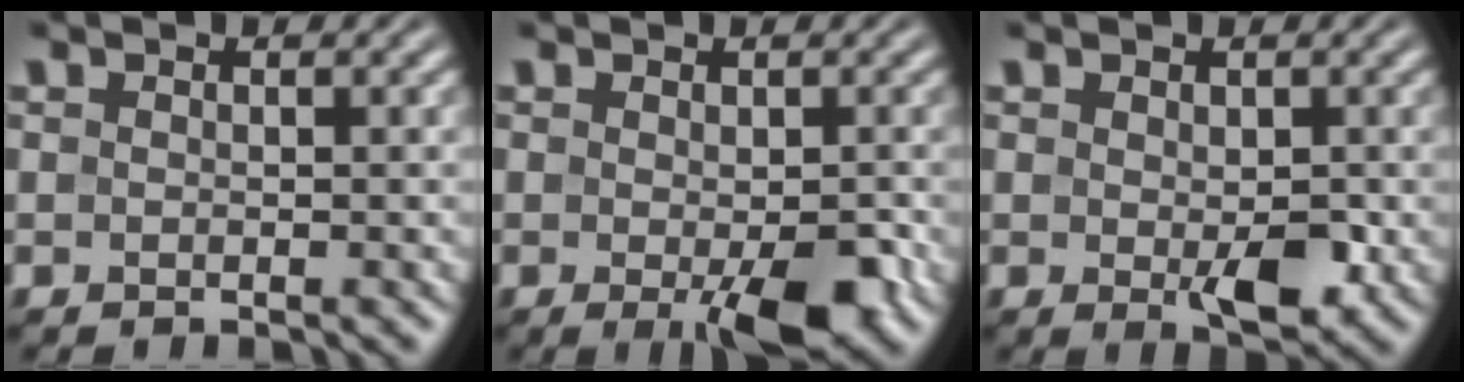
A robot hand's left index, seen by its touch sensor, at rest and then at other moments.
{"total": 5.0, "force": [-1.7, 1.6, 4.4], "torque": [-0.063, -0.009, -0.024]}
{"total": 3.4, "force": [-0.5, 1.6, 2.9], "torque": [-0.045, -0.010, -0.004]}